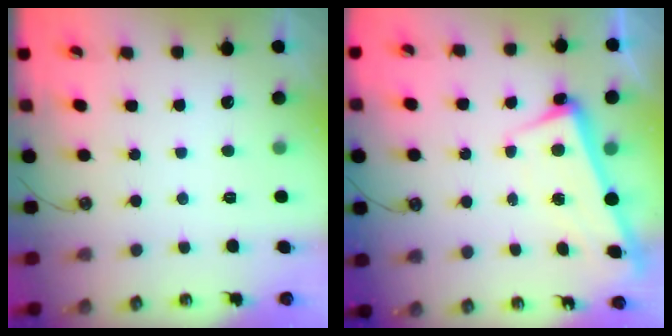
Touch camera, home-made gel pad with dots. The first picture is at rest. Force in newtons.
{"total": 2.2, "press": 2.0, "slide": 0.9}